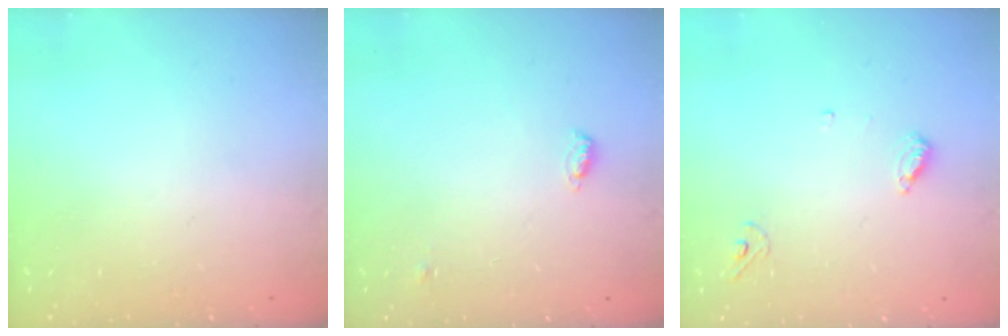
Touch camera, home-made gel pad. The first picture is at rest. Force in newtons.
{"total": 4.5, "press": 4.3, "slide": 1.2}
{"total": 5.9, "press": 5.9, "slide": 0.6}